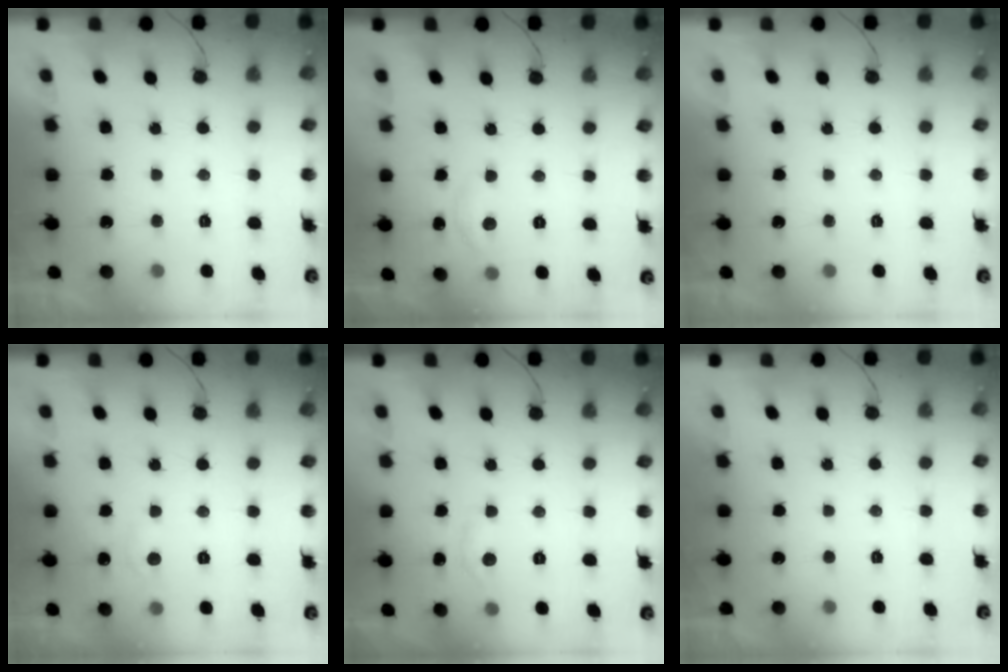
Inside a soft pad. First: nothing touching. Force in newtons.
{"total": 3.9, "press": 3.9, "slide": 0.4}
{"total": 0.0}
{"total": 4.0, "press": 4.0, "slide": 0.5}
{"total": 3.6, "press": 3.5, "slide": 0.5}
{"total": 0.0}